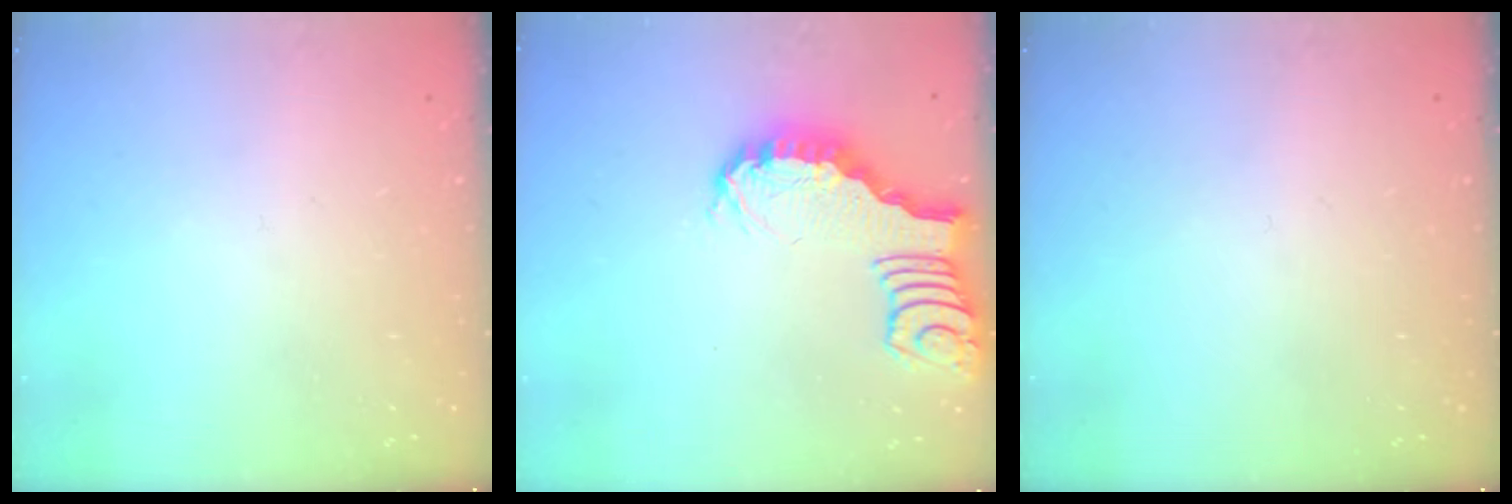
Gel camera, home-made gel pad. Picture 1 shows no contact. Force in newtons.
{"total": 2.7, "press": 2.7, "slide": 0.4}
{"total": 0.0}